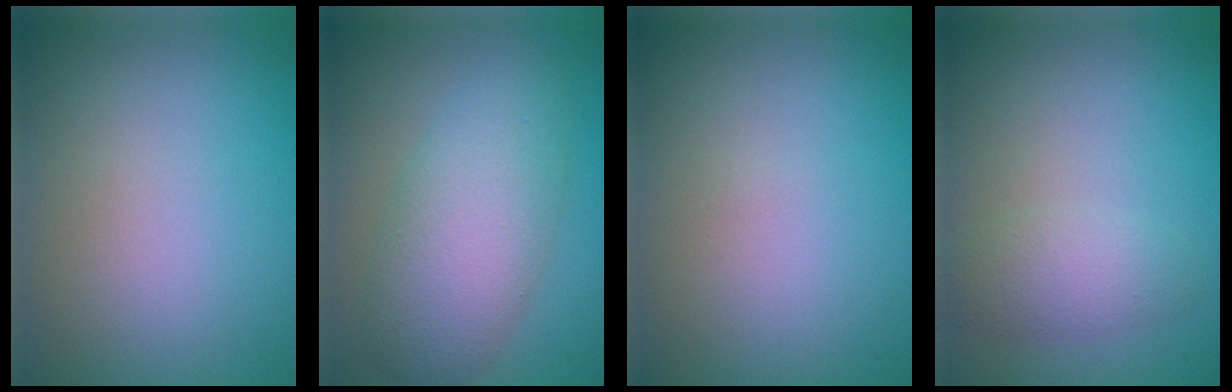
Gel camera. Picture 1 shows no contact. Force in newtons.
{"total": 6.5, "press": 6.5, "slide": 0.3}
{"total": 0.0}
{"total": 2.4, "press": 2.4, "slide": 0.1}